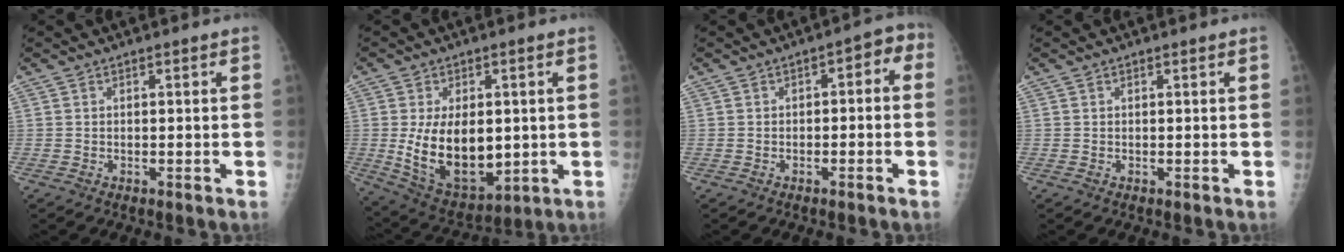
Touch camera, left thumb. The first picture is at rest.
{"total": 15.7, "force": [-0.3, 9.2, 12.7], "torque": [-0.186, -0.016, 0.023]}
{"total": 4.5, "force": [-0.9, 2.9, 3.3], "torque": [-0.018, 0.037, -0.020]}
{"total": 0.0}